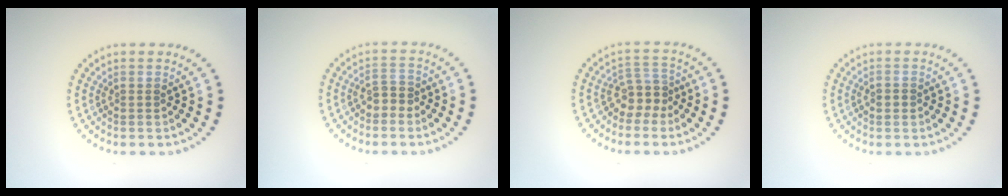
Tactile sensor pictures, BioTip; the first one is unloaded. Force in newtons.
{"total": 1.8, "press": 1.7, "slide": 0.7}
{"total": 2.7, "press": 2.0, "slide": 1.8}
{"total": 1.3, "press": 1.3, "slide": 0.1}